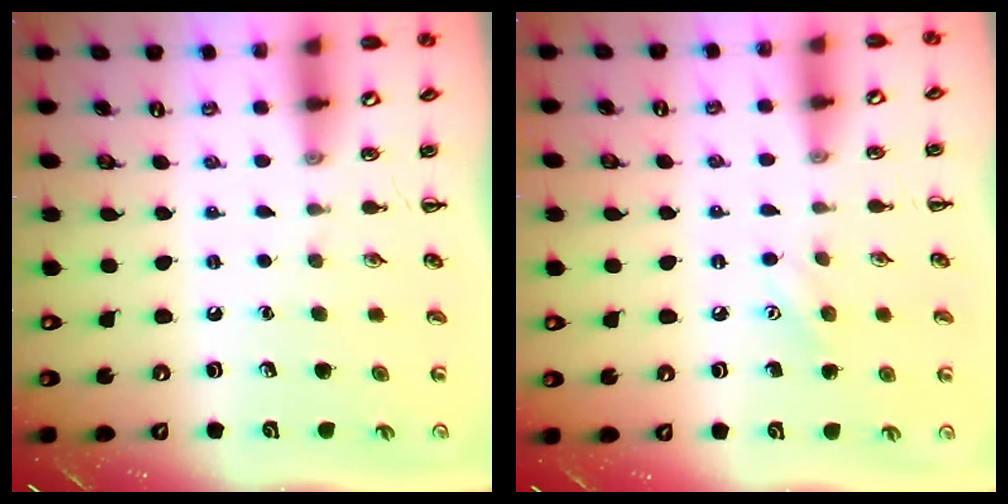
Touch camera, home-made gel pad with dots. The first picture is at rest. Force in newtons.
{"total": 6.2, "press": 6.1, "slide": 1.2}